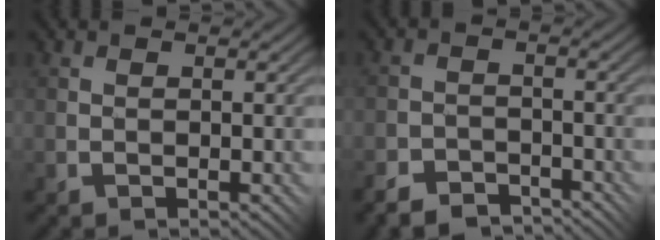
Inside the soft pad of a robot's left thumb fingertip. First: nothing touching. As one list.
[{"total": 4.1, "force": [-3.9, 1.3, 0.7], "torque": [-0.011, 0.002, -0.078]}]